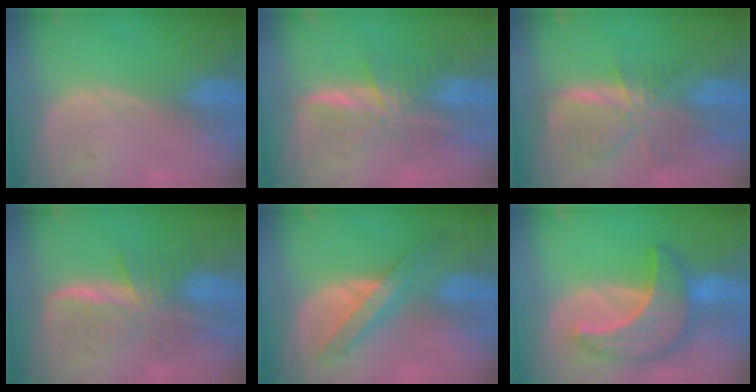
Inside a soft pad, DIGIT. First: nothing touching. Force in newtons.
{"total": 7.8, "press": 6.5, "slide": 4.3}
{"total": 8.4, "press": 7.3, "slide": 4.0}
{"total": 8.1, "press": 7.0, "slide": 4.1}
{"total": 6.9, "press": 6.4, "slide": 2.5}
{"total": 9.6, "press": 9.5, "slide": 0.8}